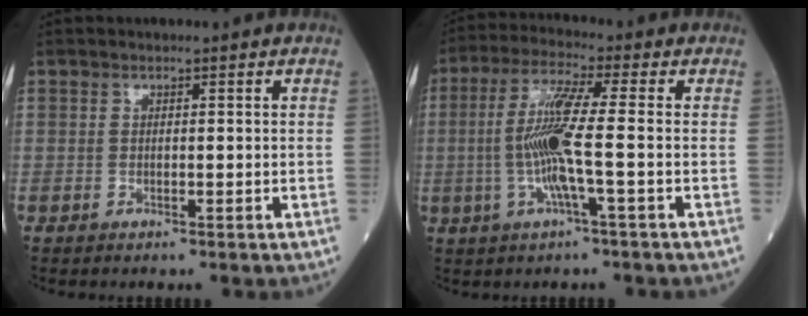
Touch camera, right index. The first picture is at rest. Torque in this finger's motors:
{"motor_torque": [0.21, 0.05, 0.16, 0.16]}